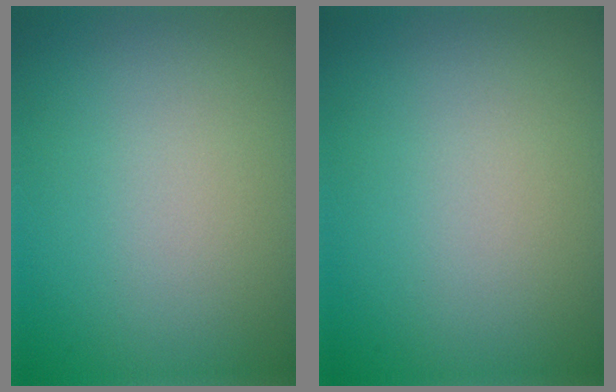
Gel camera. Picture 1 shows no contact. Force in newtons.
{"total": 0.0}